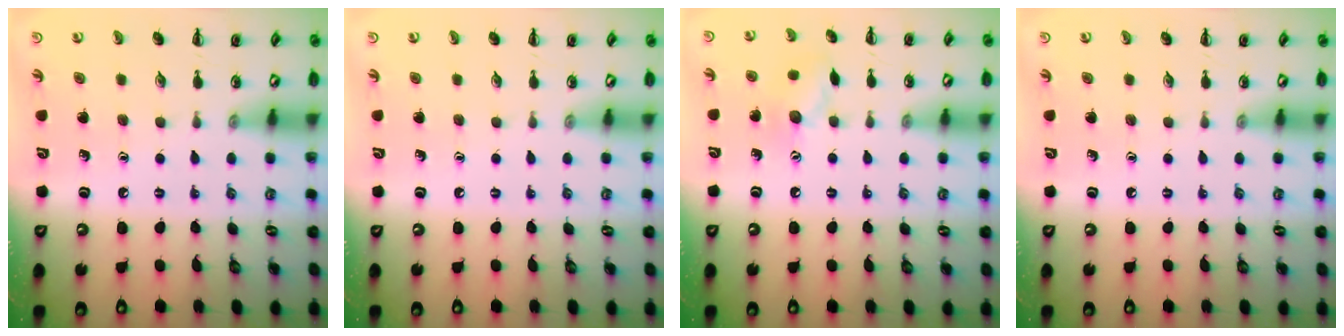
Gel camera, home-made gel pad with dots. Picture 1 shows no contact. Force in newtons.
{"total": 0.0}
{"total": 7.9, "press": 7.8, "slide": 1.0}
{"total": 0.0}